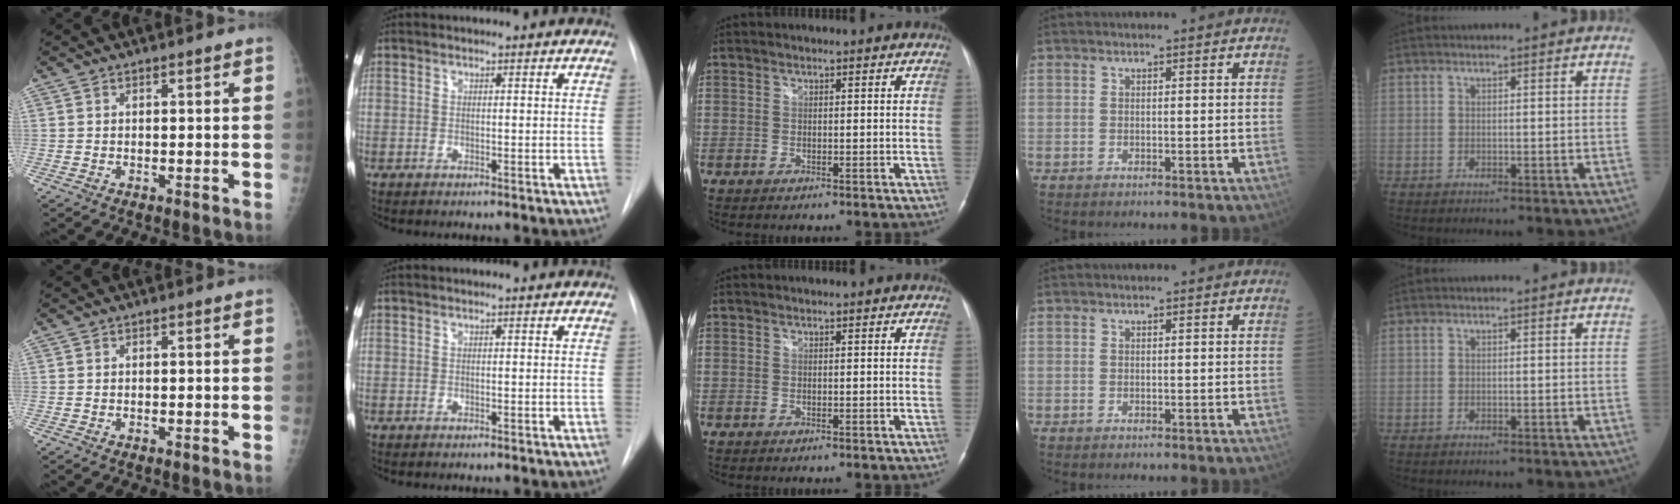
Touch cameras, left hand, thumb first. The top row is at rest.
{}